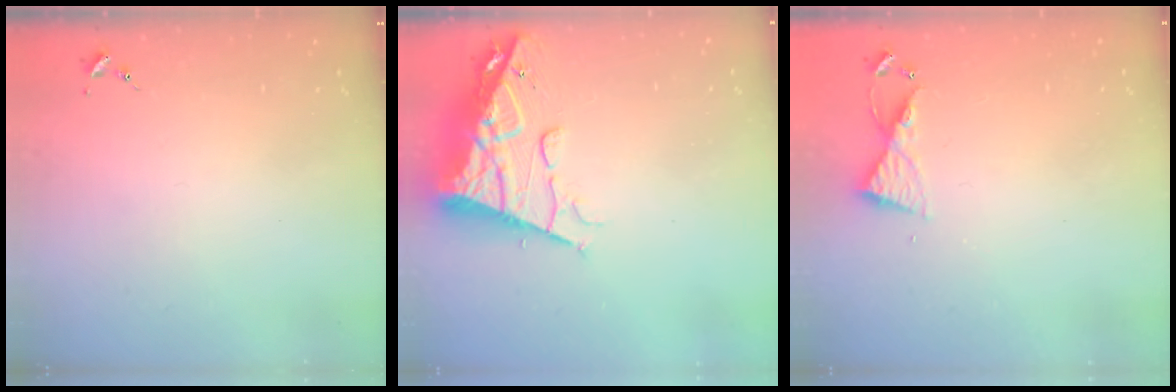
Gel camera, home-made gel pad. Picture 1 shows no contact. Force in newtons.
{"total": 15.2, "press": 15.1, "slide": 1.8}
{"total": 6.0, "press": 6.0, "slide": 0.6}